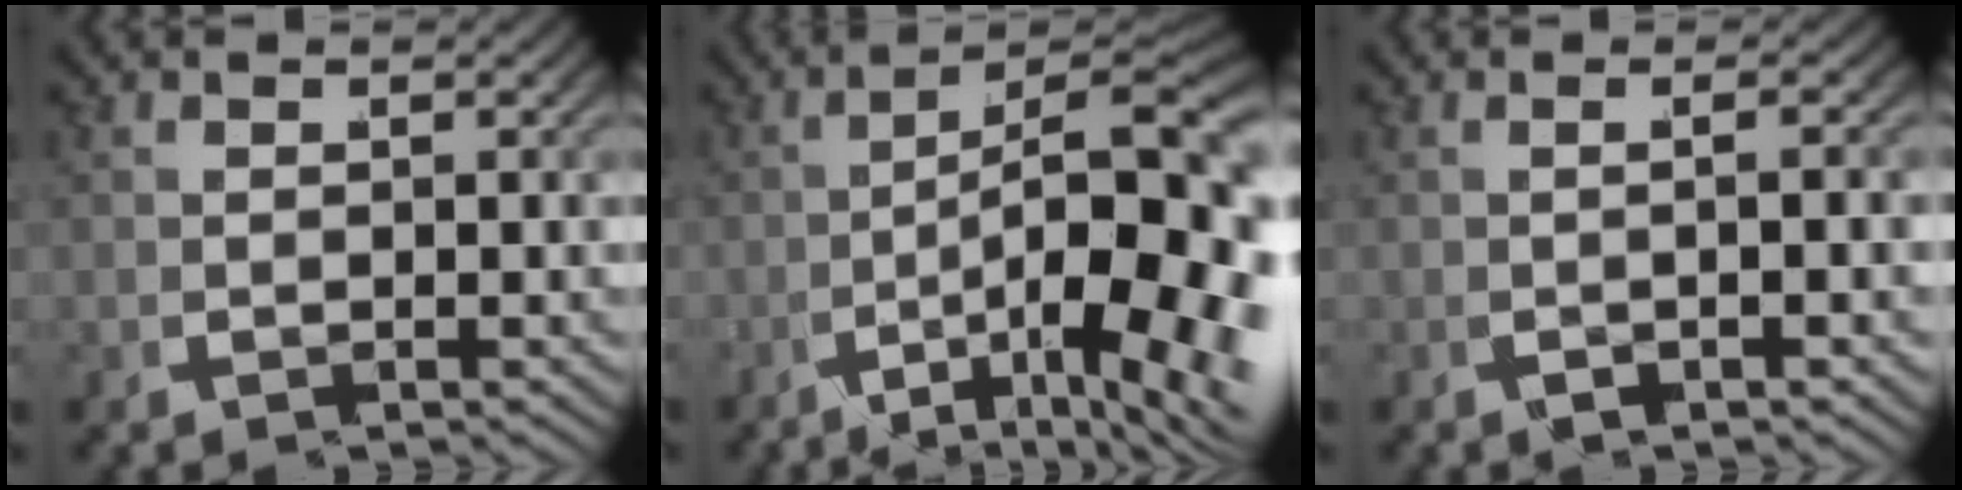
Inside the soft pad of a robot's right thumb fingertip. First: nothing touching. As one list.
[{"total": 14.6, "force": [-2.6, 8.5, 11.6], "torque": [-0.175, -0.056, -0.017]}, {"total": 2.0, "force": [-0.5, 0.3, 1.9], "torque": [-0.041, 0.010, -0.006]}]